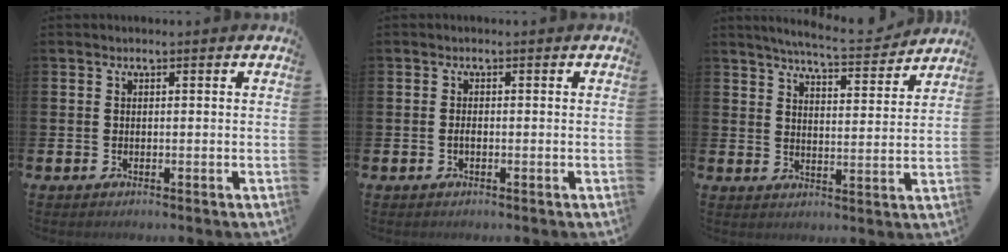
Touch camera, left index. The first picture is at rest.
{"total": 0.8, "force": [-0.3, 0.4, 0.7], "torque": [-0.019, 0.002, -0.005]}
{"total": 6.3, "force": [6.1, 0.1, 1.6], "torque": [-0.041, -0.041, 0.104]}